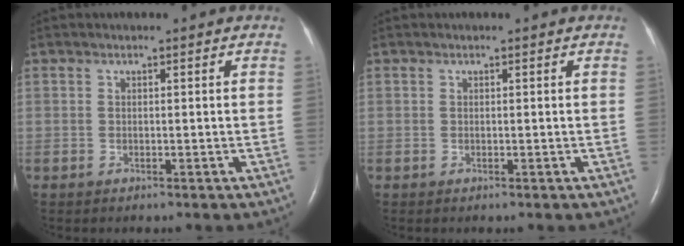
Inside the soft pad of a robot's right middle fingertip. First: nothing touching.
{"total": 0.0}